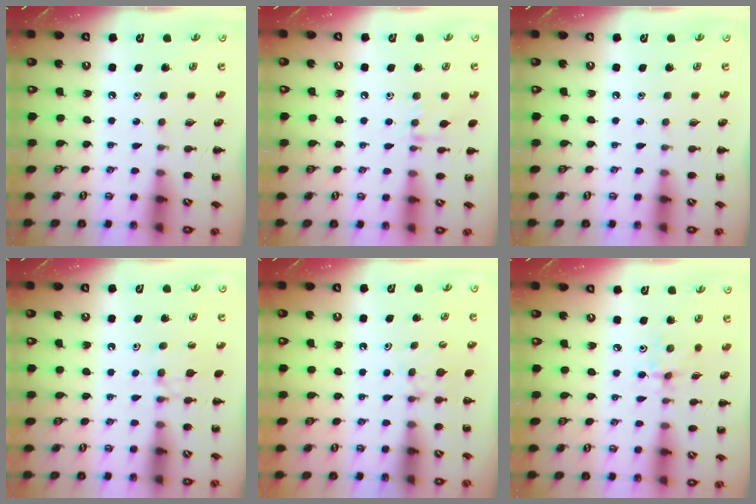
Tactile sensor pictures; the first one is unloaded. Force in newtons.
{"total": 6.7, "press": 6.5, "slide": 1.7}
{"total": 0.0}
{"total": 7.0, "press": 6.7, "slide": 1.8}
{"total": 3.7, "press": 3.4, "slide": 1.4}
{"total": 4.3, "press": 4.2, "slide": 0.7}